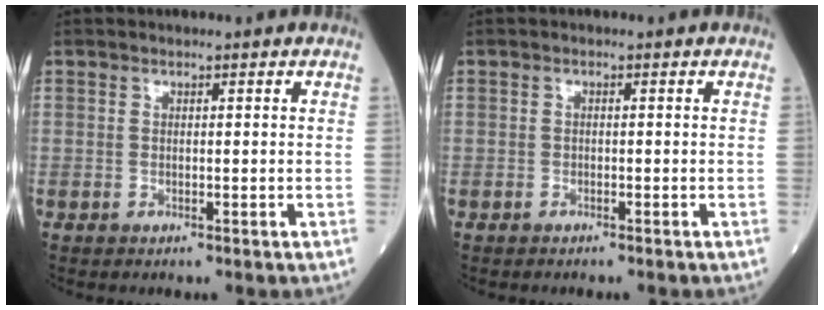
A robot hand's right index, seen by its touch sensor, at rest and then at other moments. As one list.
[{"total": 0.8, "force": [-0.5, 0.4, 0.4], "torque": [-0.014, 0.000, -0.005]}]